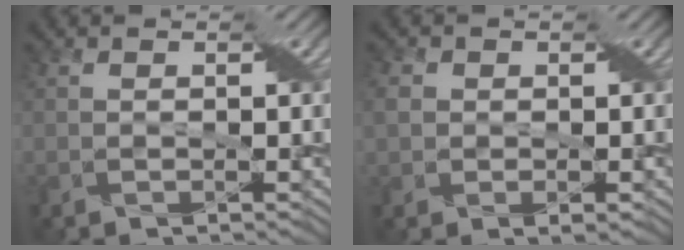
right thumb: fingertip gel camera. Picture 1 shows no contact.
{"total": 3.2, "force": [0.0, 2.5, 2.0], "torque": [-0.040, -0.003, 0.000]}